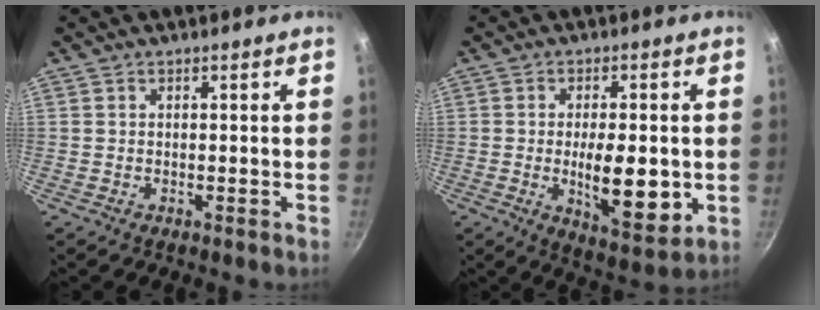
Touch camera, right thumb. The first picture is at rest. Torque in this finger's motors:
{"motor_torque": [1.12, 2.09, 0.61, 0.64, 0.39]}